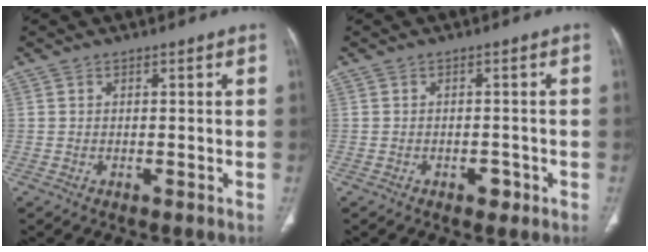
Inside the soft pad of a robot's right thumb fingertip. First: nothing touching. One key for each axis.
{"total": 2.0, "fx": -1.1, "fy": 1.3, "fz": 1.2, "tx": -0.009, "ty": 0.004, "tz": -0.012}